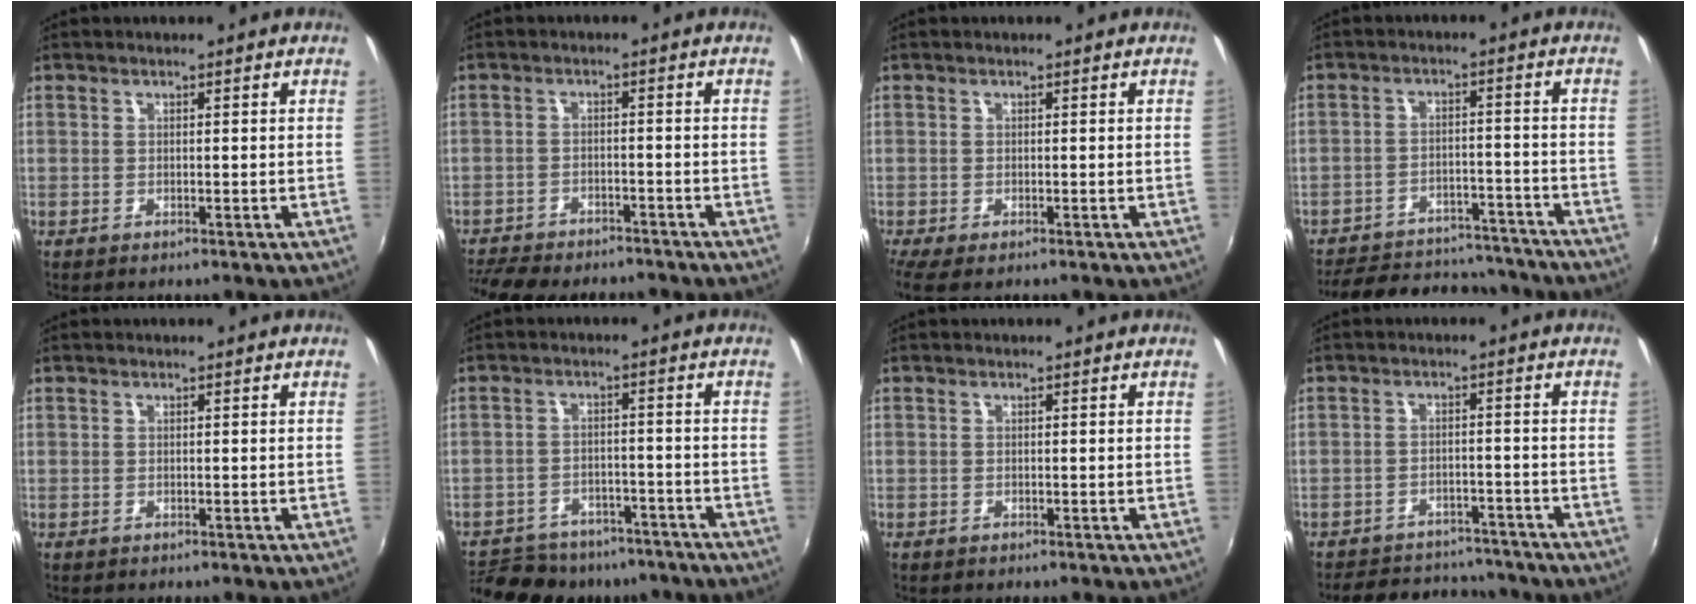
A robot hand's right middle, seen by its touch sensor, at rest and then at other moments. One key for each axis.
{"total": 12.6, "fx": -11.1, "fy": 3.4, "fz": 4.9, "tx": -0.119, "ty": -0.020, "tz": -0.171}
{"total": 3.7, "fx": -2.2, "fy": 1.0, "fz": 2.7, "tx": -0.055, "ty": -0.018, "tz": -0.036}
{"total": 21.0, "fx": -18.3, "fy": 7.5, "fz": 7.2, "tx": -0.154, "ty": 0.029, "tz": -0.227}
{"total": 0.0}
{"total": 19.2, "fx": -15.9, "fy": 8.1, "fz": 7.1, "tx": -0.161, "ty": 0.005, "tz": -0.212}
{"total": 0.6, "fx": -0.4, "fy": 0.4, "fz": 0.0, "tx": 0.000, "ty": 0.002, "tz": -0.007}
{"total": 14.1, "fx": -12.4, "fy": 5.2, "fz": 4.3, "tx": -0.104, "ty": 0.024, "tz": -0.162}